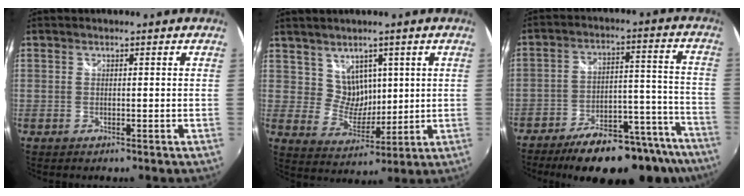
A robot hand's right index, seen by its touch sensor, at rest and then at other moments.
{"total": 6.3, "force": [3.0, 5.1, 2.0], "torque": [-0.028, 0.001, 0.064]}
{"total": 23.4, "force": [-18.7, 7.8, 11.6], "torque": [-0.174, 0.017, -0.236]}